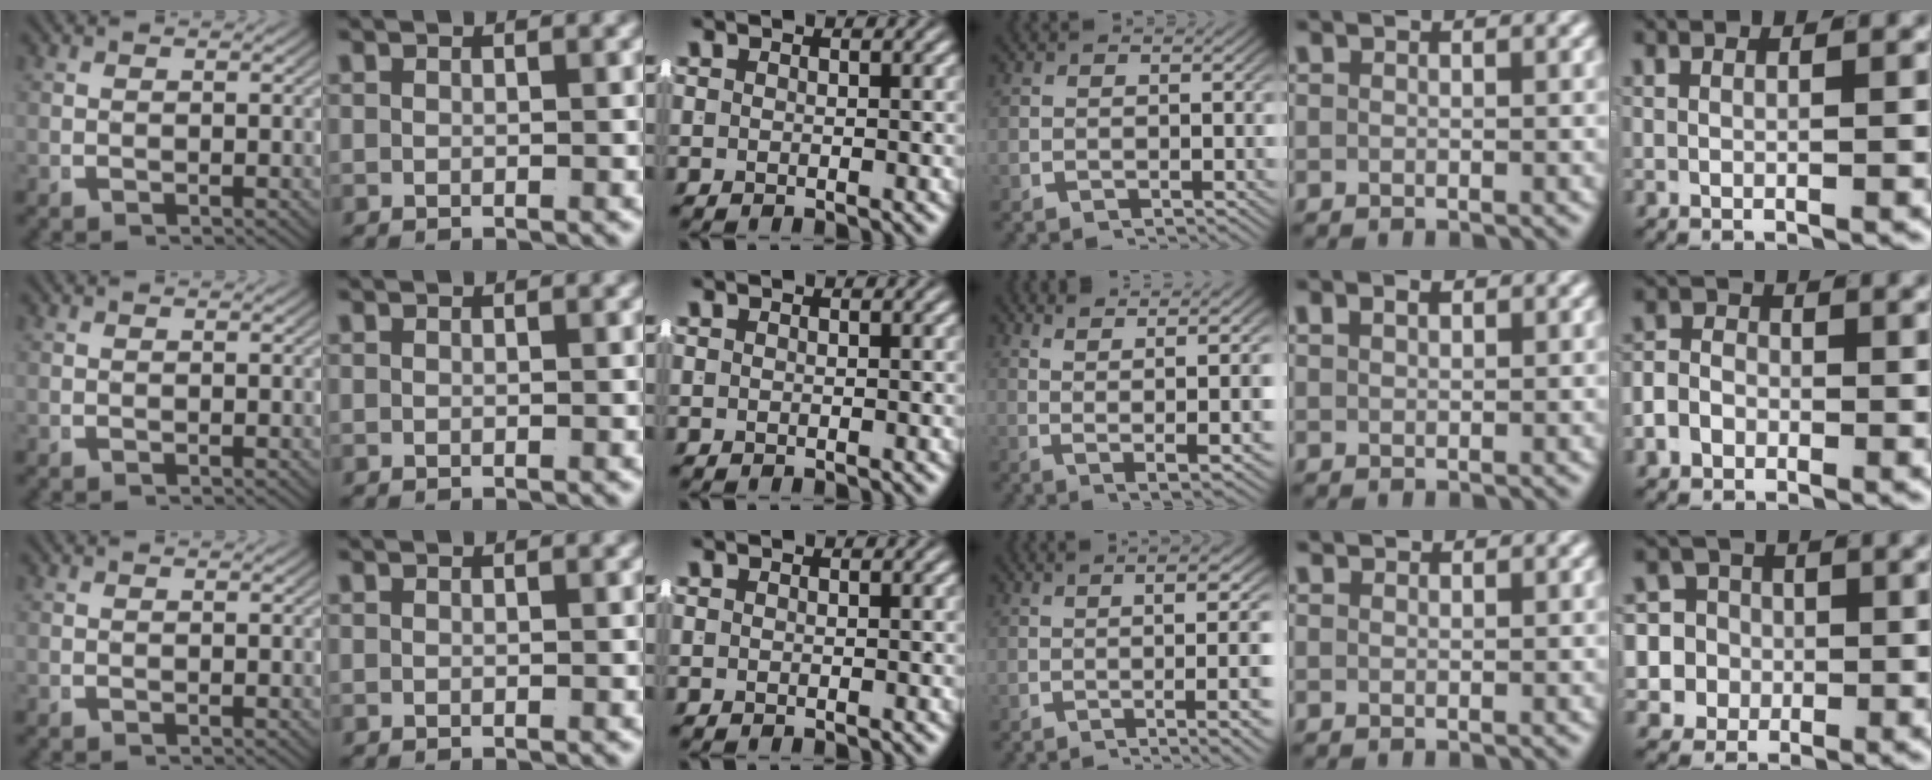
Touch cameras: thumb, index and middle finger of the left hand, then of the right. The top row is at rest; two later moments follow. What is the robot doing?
{"motion": "lift_and_place", "object": "coat"}